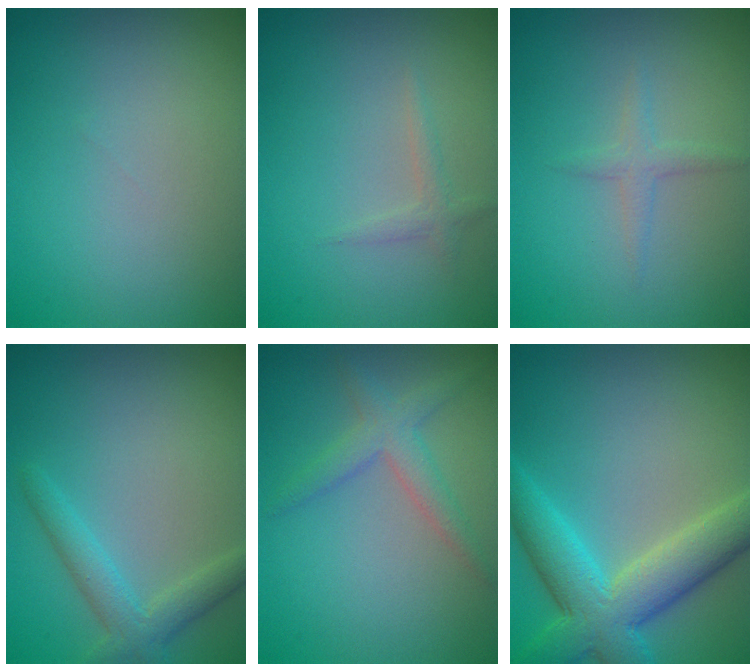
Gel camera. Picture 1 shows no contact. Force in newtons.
{"total": 1.0, "press": 1.0, "slide": 0.0}
{"total": 1.3, "press": 1.3, "slide": 0.0}
{"total": 2.8, "press": 2.8, "slide": 0.1}
{"total": 2.5, "press": 2.5, "slide": 0.2}
{"total": 7.3, "press": 7.3, "slide": 0.4}